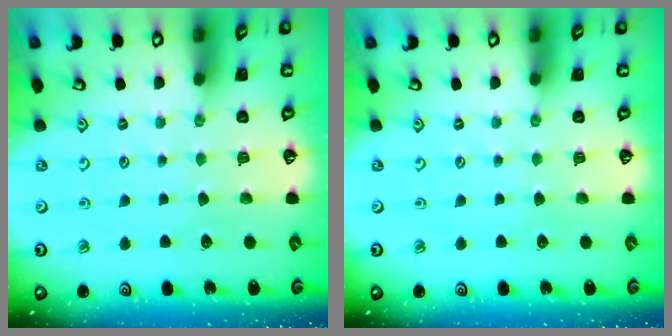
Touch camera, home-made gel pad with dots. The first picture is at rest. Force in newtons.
{"total": 0.0}